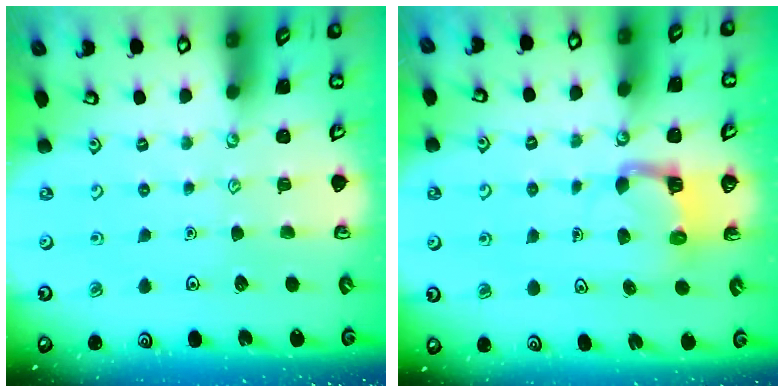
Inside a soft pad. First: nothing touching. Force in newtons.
{"total": 3.9, "press": 3.8, "slide": 0.3}